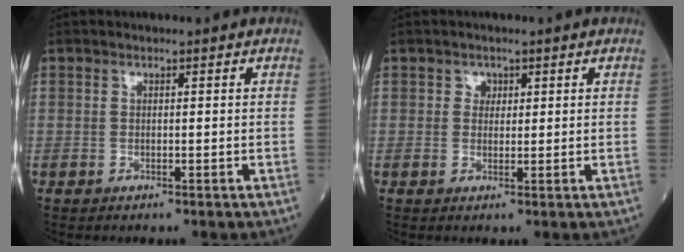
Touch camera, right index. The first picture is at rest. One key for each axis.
{"total": 1.4, "fx": 0.6, "fy": 1.2, "fz": 0.4, "tx": 0.002, "ty": -0.001, "tz": 0.006}